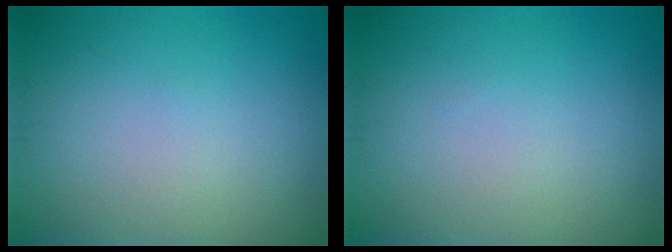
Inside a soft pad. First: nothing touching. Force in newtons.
{"total": 0.0}